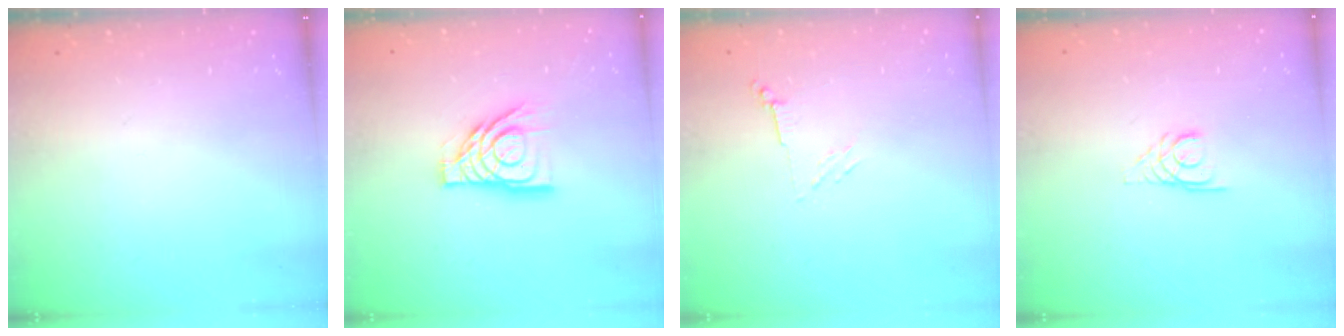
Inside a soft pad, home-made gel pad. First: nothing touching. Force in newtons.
{"total": 12.2, "press": 12.2, "slide": 1.1}
{"total": 2.8, "press": 2.7, "slide": 0.6}
{"total": 2.7, "press": 2.7, "slide": 0.3}